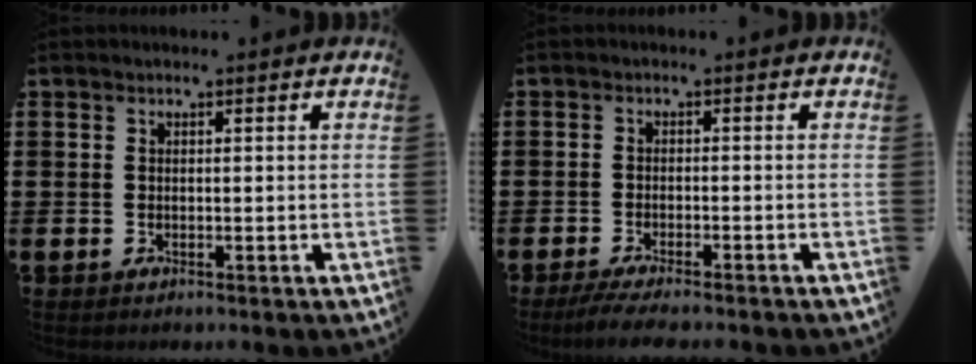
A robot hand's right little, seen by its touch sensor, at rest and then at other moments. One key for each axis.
{"total": 2.2, "fx": -1.8, "fy": 0.1, "fz": 1.3, "tx": -0.027, "ty": 0.000, "tz": -0.036}